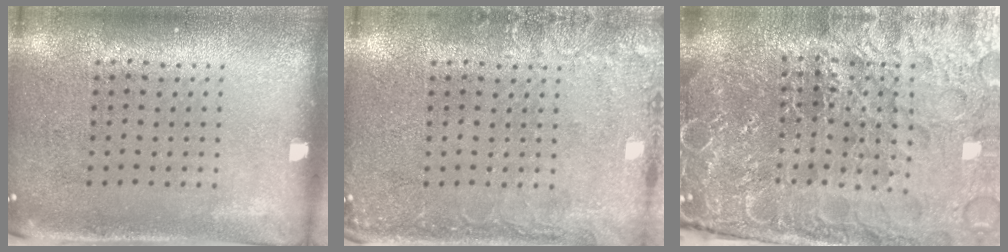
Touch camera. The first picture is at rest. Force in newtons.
{"total": 2.6, "press": 2.6, "slide": 0.3}
{"total": 5.6, "press": 5.2, "slide": 2.1}